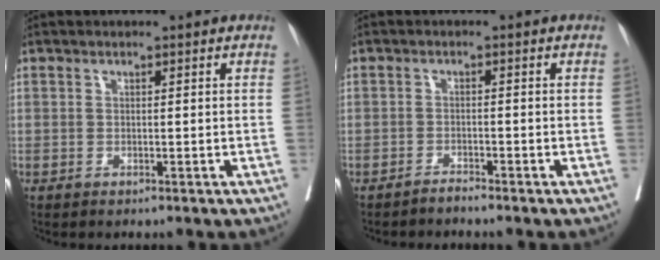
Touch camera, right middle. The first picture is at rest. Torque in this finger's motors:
{"motor_torque": [-0.02, 0.03, -0.01, 0.00]}